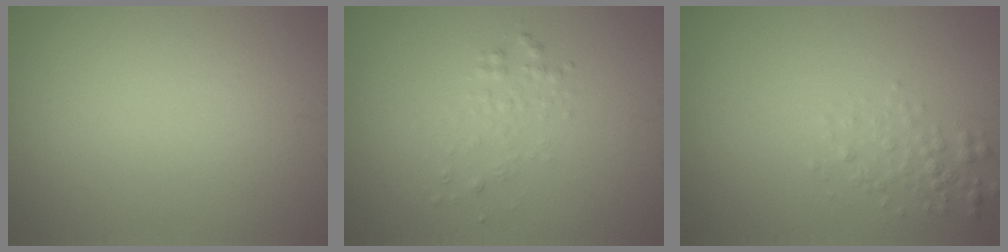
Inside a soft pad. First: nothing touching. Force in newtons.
{"total": 1.4, "press": 1.4, "slide": 0.0}
{"total": 1.5, "press": 1.5, "slide": 0.0}